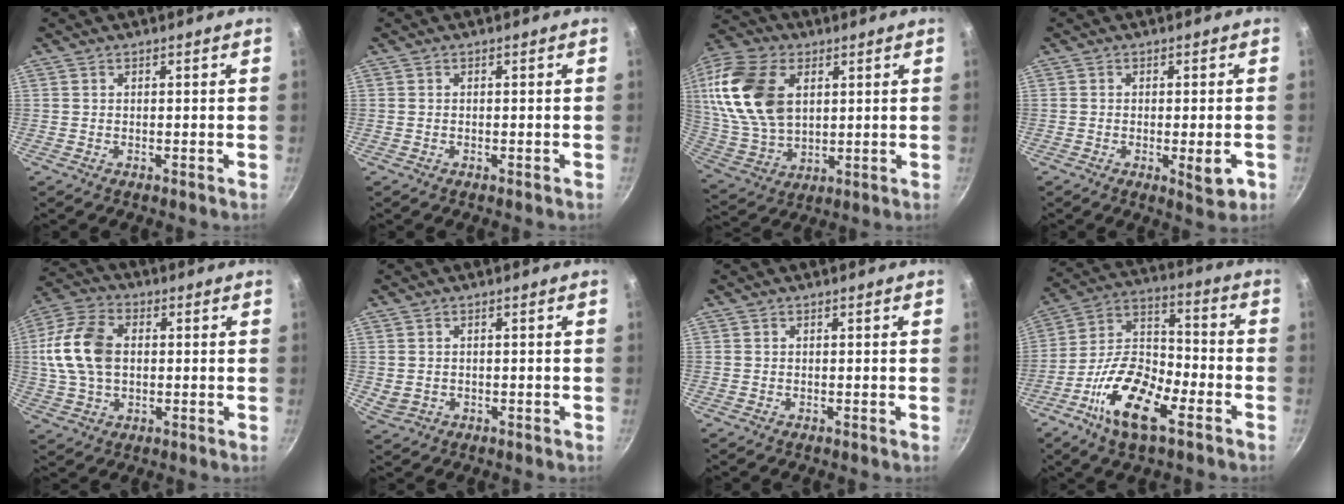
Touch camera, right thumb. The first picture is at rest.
{"total": 0.0}
{"total": 21.8, "force": [5.8, 14.3, 15.5], "torque": [-0.308, -0.004, 0.116]}
{"total": 5.3, "force": [-1.6, 1.6, 4.8], "torque": [-0.056, -0.001, -0.020]}
{"total": 13.9, "force": [1.2, 9.2, 10.3], "torque": [-0.191, 0.017, 0.014]}
{"total": 2.2, "force": [-0.1, 1.9, 1.2], "torque": [-0.022, 0.002, 0.009]}
{"total": 0.0}
{"total": 17.0, "force": [-8.4, 7.5, 12.9], "torque": [-0.232, 0.049, -0.170]}